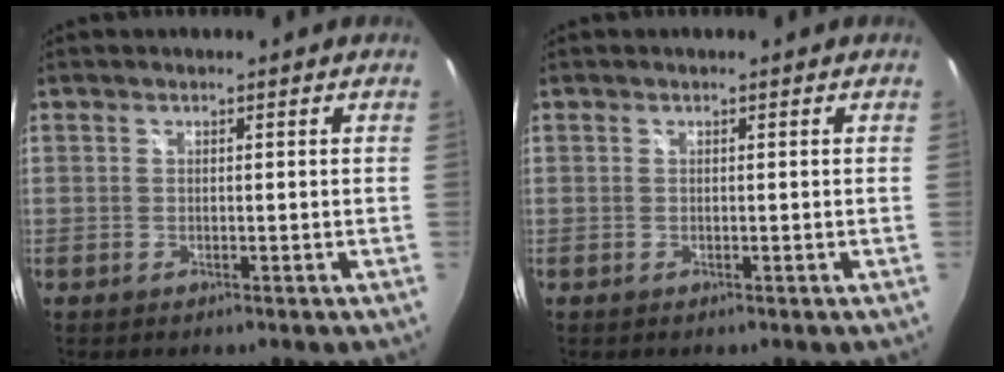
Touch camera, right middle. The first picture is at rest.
{"total": 0.0}